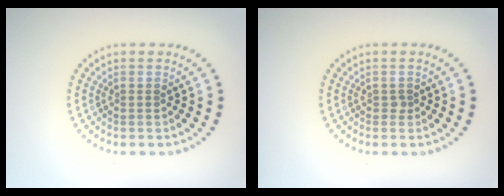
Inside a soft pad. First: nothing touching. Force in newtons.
{"total": 0.5, "press": 0.4, "slide": 0.4}